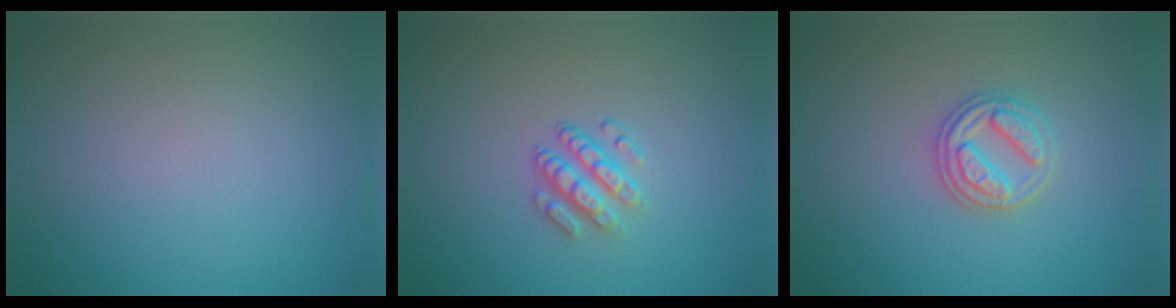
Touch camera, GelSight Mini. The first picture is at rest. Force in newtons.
{"total": 2.3, "press": 1.9, "slide": 1.4}
{"total": 3.0, "press": 2.8, "slide": 1.0}